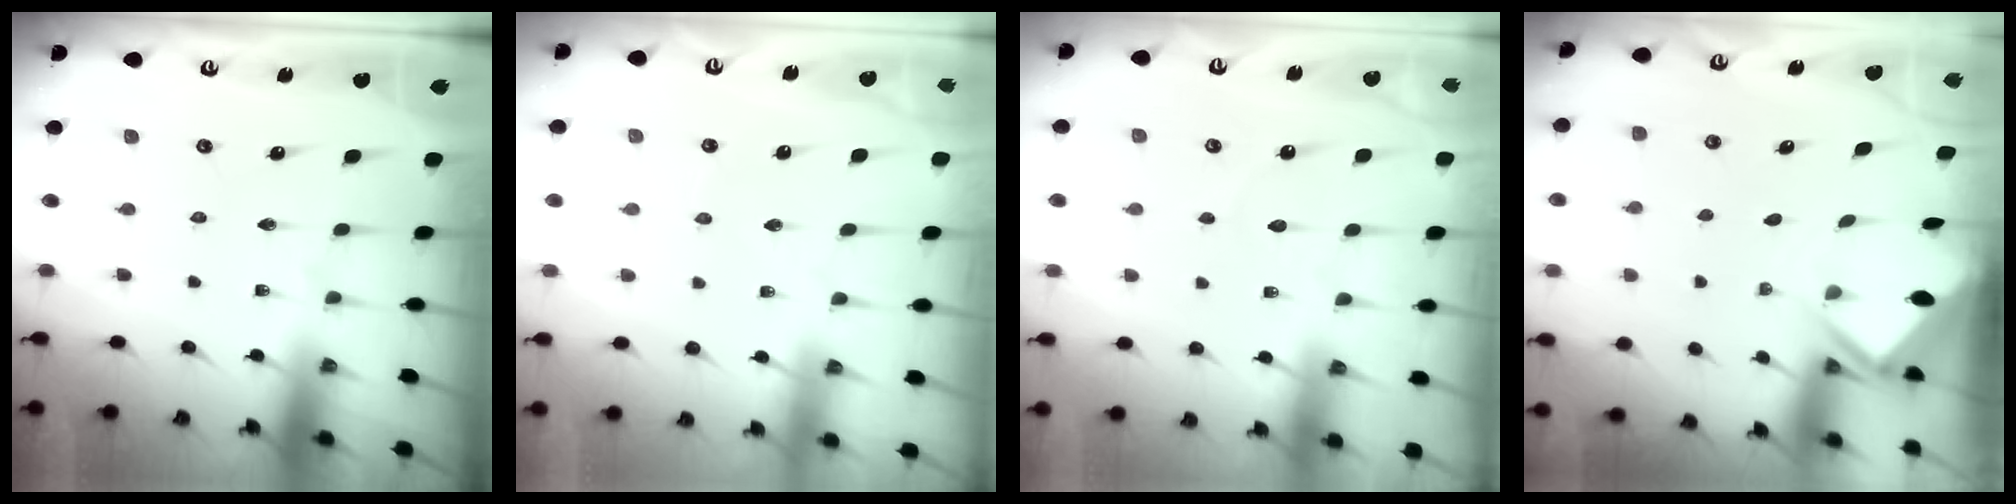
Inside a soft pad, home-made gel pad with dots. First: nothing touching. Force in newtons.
{"total": 1.6, "press": 1.6, "slide": 0.3}
{"total": 2.9, "press": 2.9, "slide": 0.3}
{"total": 2.3, "press": 2.3, "slide": 0.1}